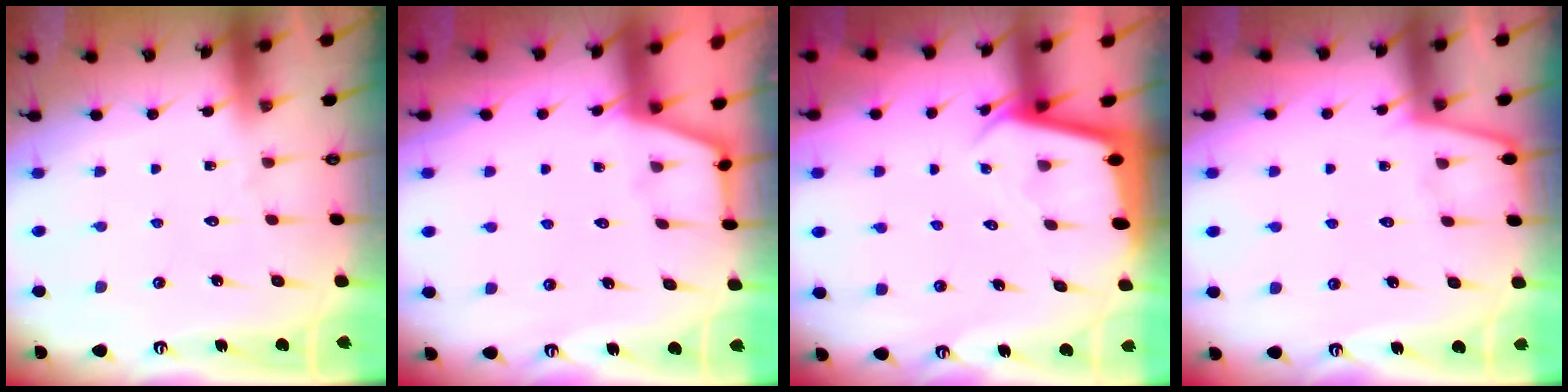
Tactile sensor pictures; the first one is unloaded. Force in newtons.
{"total": 2.1, "press": 2.1, "slide": 0.3}
{"total": 2.3, "press": 2.3, "slide": 0.1}
{"total": 2.3, "press": 2.3, "slide": 0.3}